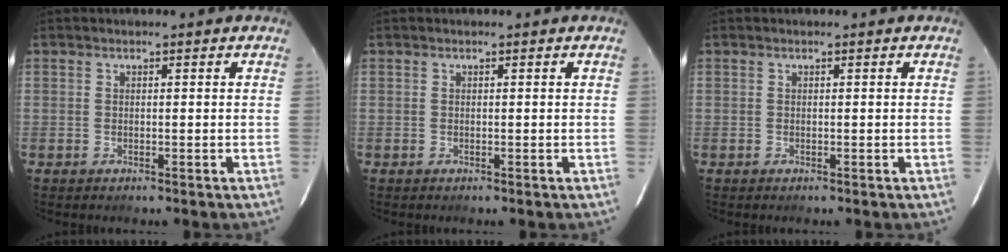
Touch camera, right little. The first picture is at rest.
{"total": 0.0}
{"total": 0.0}